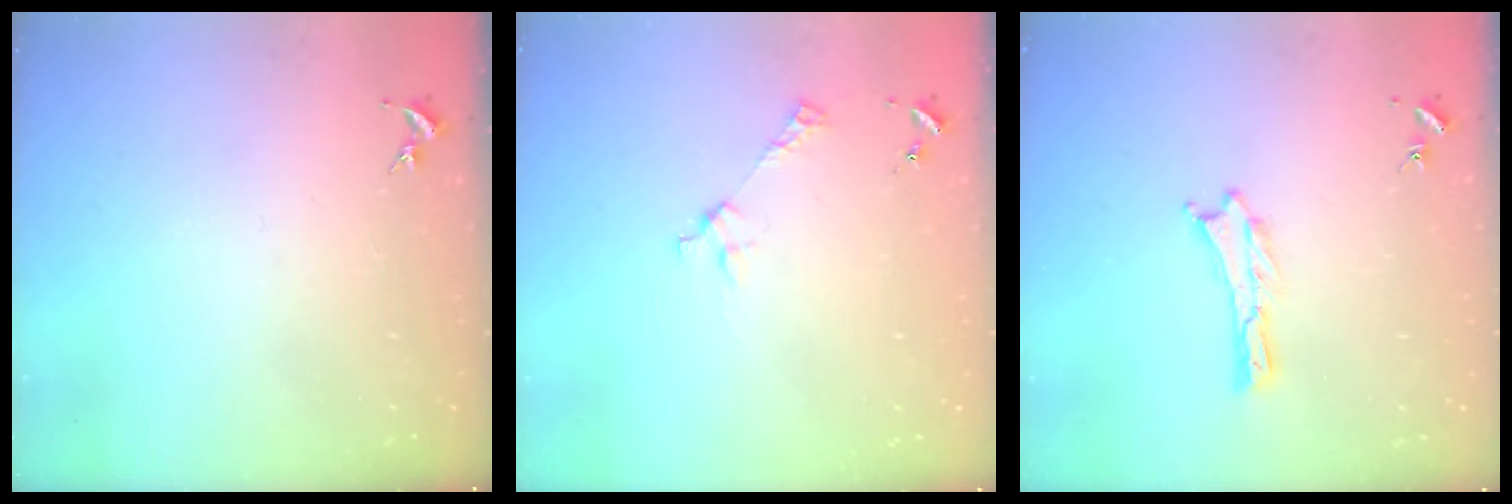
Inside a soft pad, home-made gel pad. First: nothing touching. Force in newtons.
{"total": 2.9, "press": 2.9, "slide": 0.2}
{"total": 0.0}